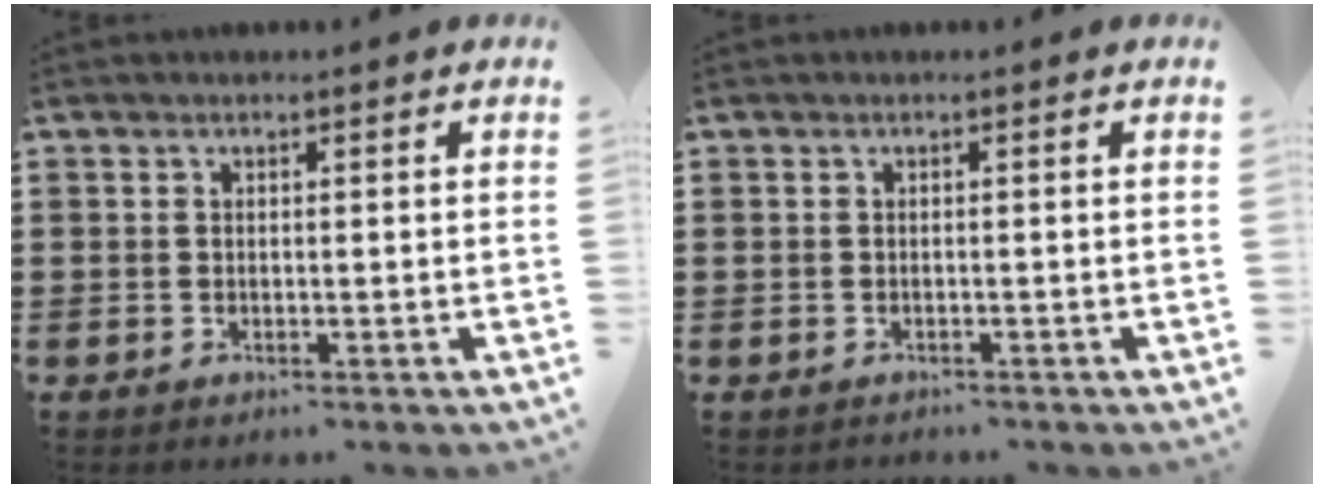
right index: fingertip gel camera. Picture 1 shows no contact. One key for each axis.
{"total": 0.7, "fx": -0.5, "fy": 0.4, "fz": -0.1, "tx": 0.001, "ty": 0.005, "tz": -0.013}